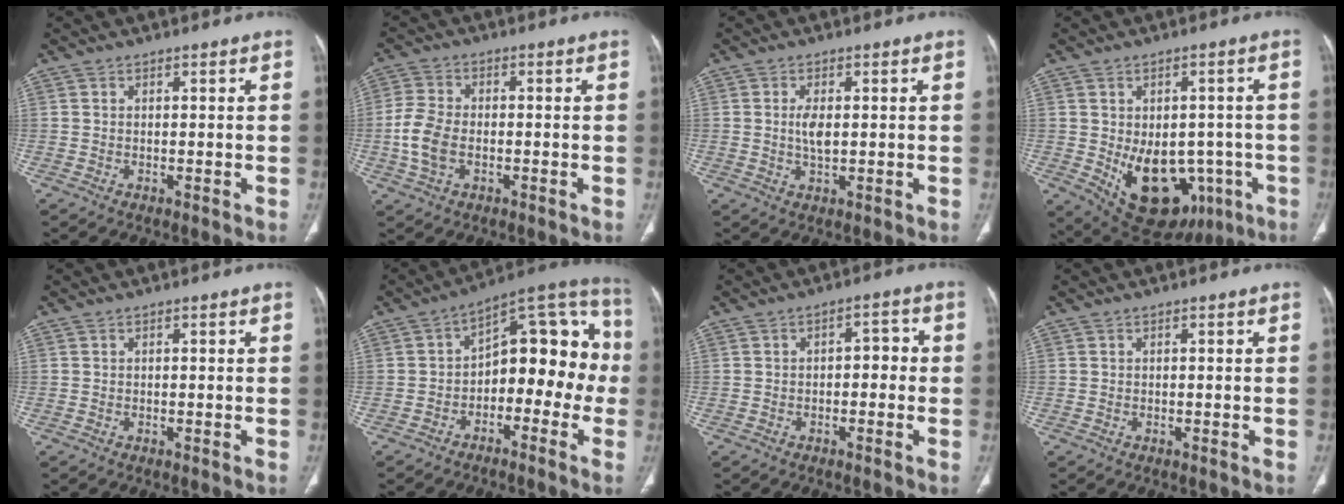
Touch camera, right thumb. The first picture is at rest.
{"total": 7.6, "force": [-1.5, 4.8, 5.7], "torque": [-0.130, 0.008, -0.032]}
{"total": 3.5, "force": [0.3, 1.6, 3.1], "torque": [-0.063, -0.005, 0.007]}
{"total": 18.0, "force": [-5.1, 11.8, 12.6], "torque": [-0.161, 0.003, -0.042]}
{"total": 0.0}
{"total": 16.7, "force": [-2.8, 9.9, 13.2], "torque": [-0.127, 0.073, -0.050]}
{"total": 3.7, "force": [-0.4, 2.1, 3.0], "torque": [-0.023, 0.019, -0.013]}
{"total": 0.0}